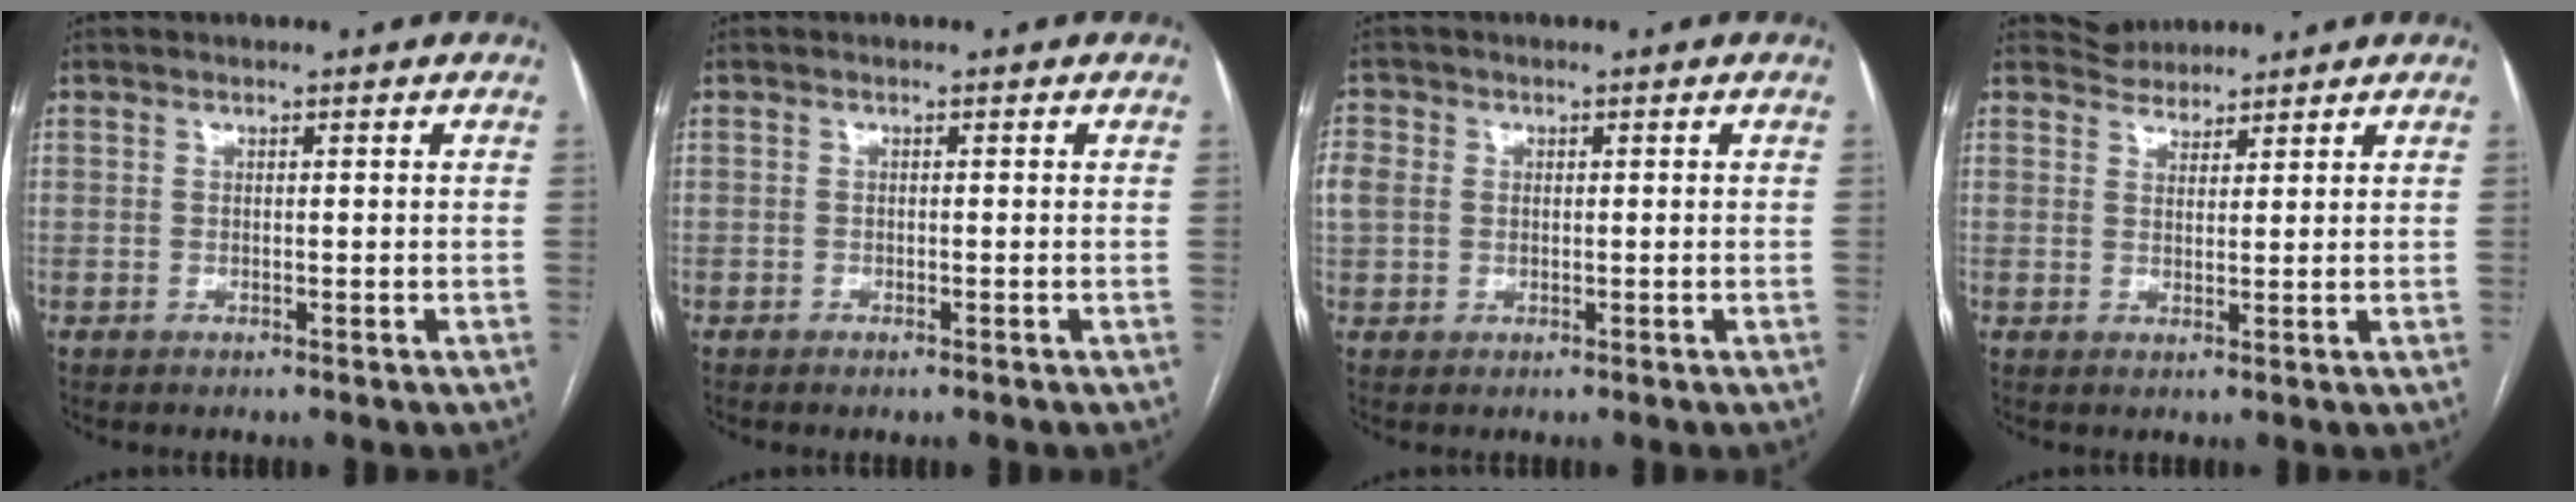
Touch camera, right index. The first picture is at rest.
{"total": 0.6, "force": [-0.4, 0.1, 0.3], "torque": [-0.006, 0.000, -0.006]}
{"total": 3.9, "force": [0.4, 3.4, 1.9], "torque": [-0.061, 0.017, 0.011]}
{"total": 3.3, "force": [3.1, 1.1, -0.3], "torque": [0.002, 0.017, 0.055]}